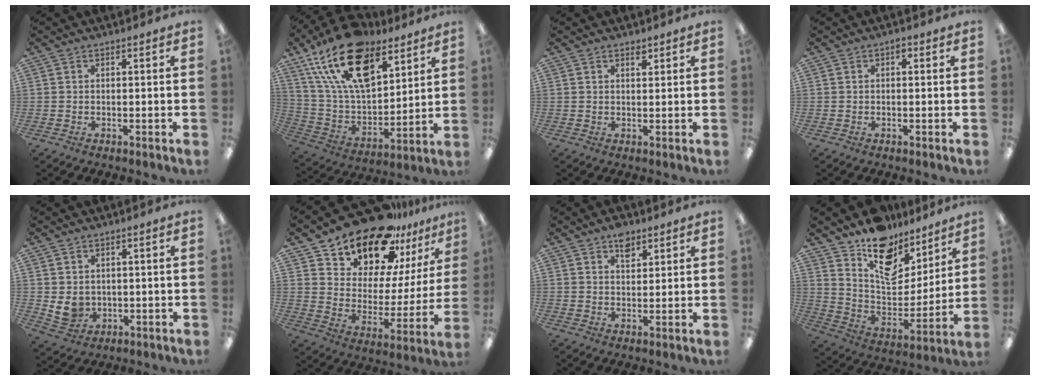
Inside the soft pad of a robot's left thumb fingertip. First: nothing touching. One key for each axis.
{"total": 22.5, "fx": 13.6, "fy": 11.7, "fz": 13.6, "tx": -0.257, "ty": -0.071, "tz": 0.242}
{"total": 1.6, "fx": 1.4, "fy": 0.6, "fz": 0.6, "tx": -0.007, "ty": -0.005, "tz": 0.024}
{"total": 0.9, "fx": 0.2, "fy": 0.5, "fz": 0.6, "tx": -0.013, "ty": 0.004, "tz": 0.003}
{"total": 4.6, "fx": 1.2, "fy": 4.0, "fz": 1.9, "tx": -0.039, "ty": -0.009, "tz": 0.023}
{"total": 19.0, "fx": 16.8, "fy": 7.3, "fz": 5.1, "tx": -0.098, "ty": -0.145, "tz": 0.299}
{"total": 4.9, "fx": 3.2, "fy": 2.7, "fz": 2.5, "tx": -0.023, "ty": -0.016, "tz": 0.054}
{"total": 15.3, "fx": 10.8, "fy": 8.9, "fz": 6.1, "tx": -0.092, "ty": -0.088, "tz": 0.195}